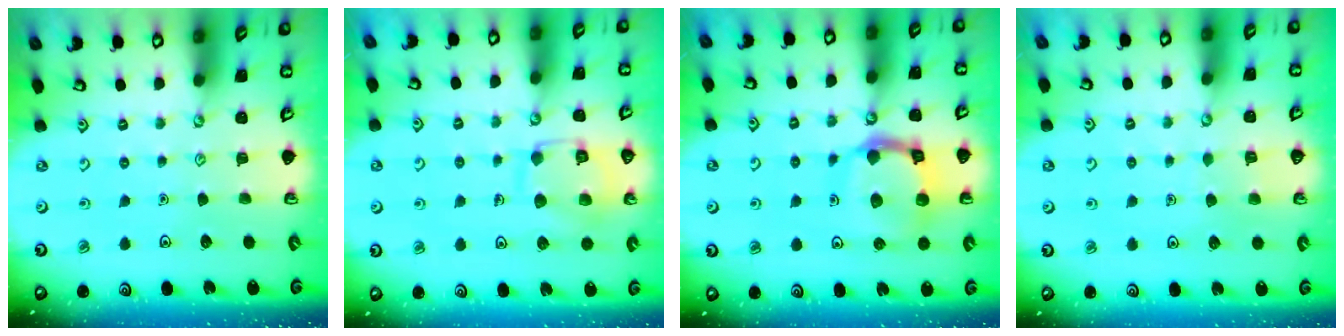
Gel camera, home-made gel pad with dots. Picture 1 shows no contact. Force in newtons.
{"total": 12.5, "press": 12.5, "slide": 1.0}
{"total": 13.4, "press": 13.3, "slide": 1.6}
{"total": 3.1, "press": 3.1, "slide": 0.3}